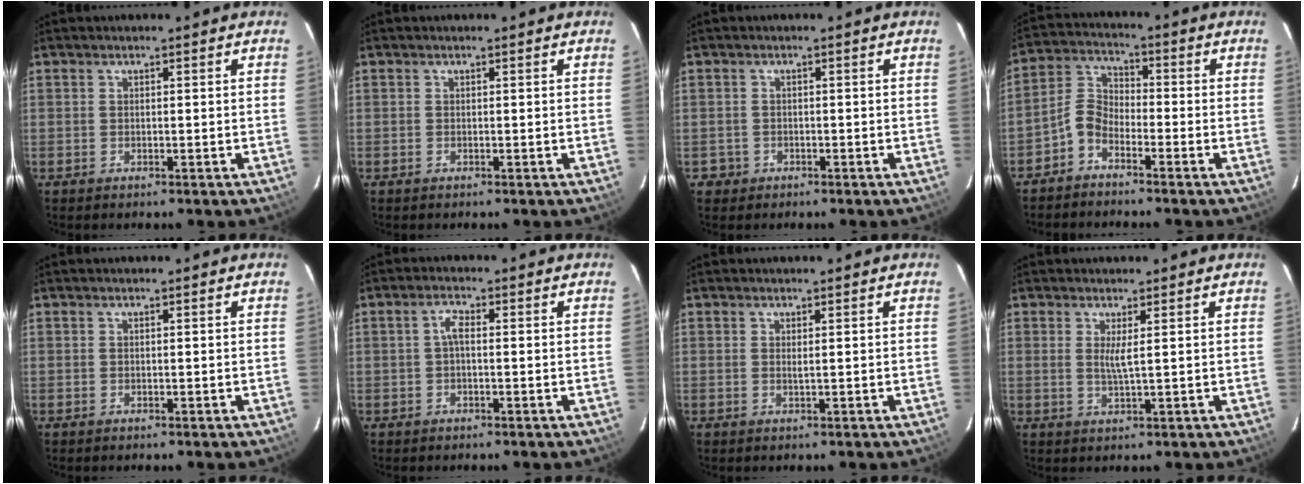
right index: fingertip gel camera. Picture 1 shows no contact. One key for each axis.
{"total": 0.0}
{"total": 2.5, "fx": -1.0, "fy": 2.3, "fz": 0.1, "tx": -0.005, "ty": 0.009, "tz": -0.015}
{"total": 5.1, "fx": -3.6, "fy": 2.7, "fz": 2.4, "tx": -0.058, "ty": 0.019, "tz": -0.082}
{"total": 0.0}
{"total": 2.1, "fx": -0.1, "fy": 0.9, "fz": 2.0, "tx": -0.042, "ty": 0.009, "tz": -0.003}
{"total": 0.7, "fx": 0.3, "fy": -0.1, "fz": 0.6, "tx": -0.012, "ty": 0.000, "tz": 0.005}
{"total": 2.4, "fx": 0.7, "fy": -0.2, "fz": 2.3, "tx": -0.042, "ty": -0.006, "tz": 0.011}